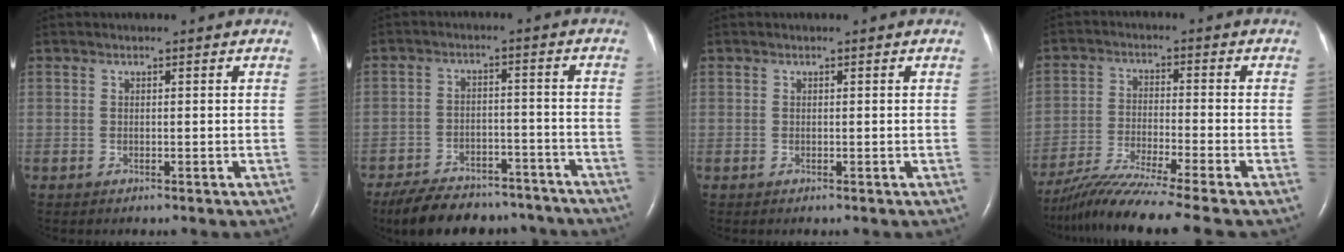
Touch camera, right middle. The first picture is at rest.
{"total": 16.6, "force": [-14.2, 6.1, 5.9], "torque": [-0.117, 0.002, -0.198]}
{"total": 0.0}
{"total": 12.3, "force": [-10.5, -2.0, 6.1], "torque": [-0.106, -0.032, -0.177]}